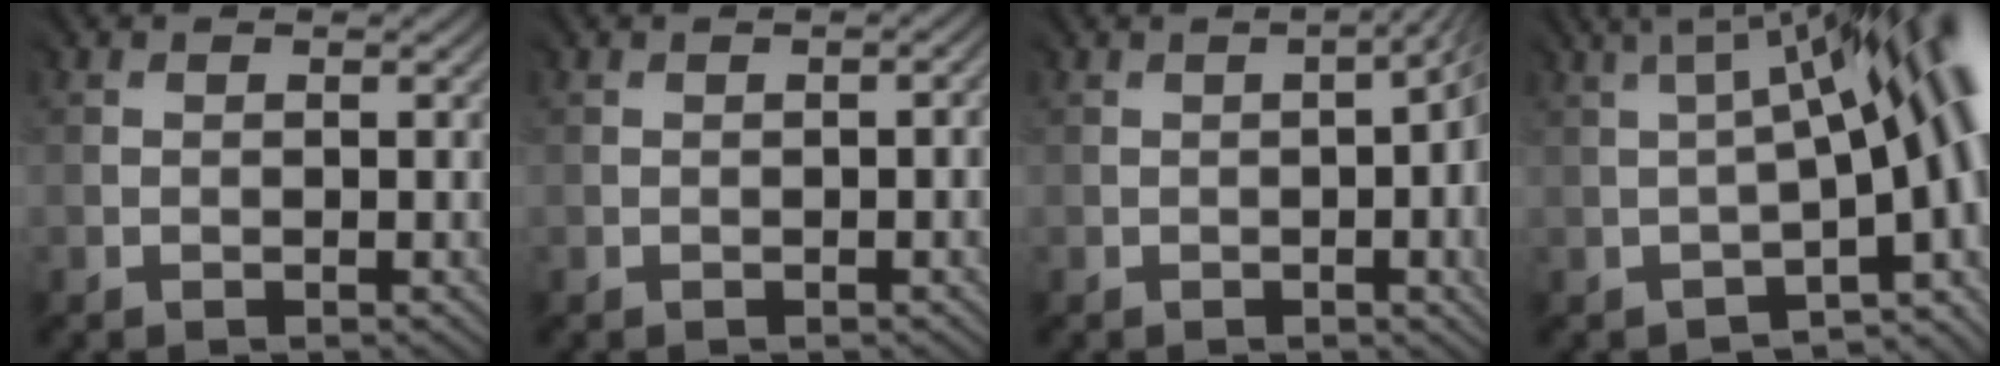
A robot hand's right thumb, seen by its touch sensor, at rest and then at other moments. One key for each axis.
{"total": 1.5, "fx": -0.5, "fy": 0.3, "fz": 1.3, "tx": -0.019, "ty": -0.001, "tz": -0.005}
{"total": 8.7, "fx": -1.1, "fy": 3.3, "fz": 8.0, "tx": -0.093, "ty": -0.006, "tz": -0.008}
{"total": 13.5, "fx": -0.5, "fy": 5.2, "fz": 12.5, "tx": -0.139, "ty": 0.005, "tz": 0.013}